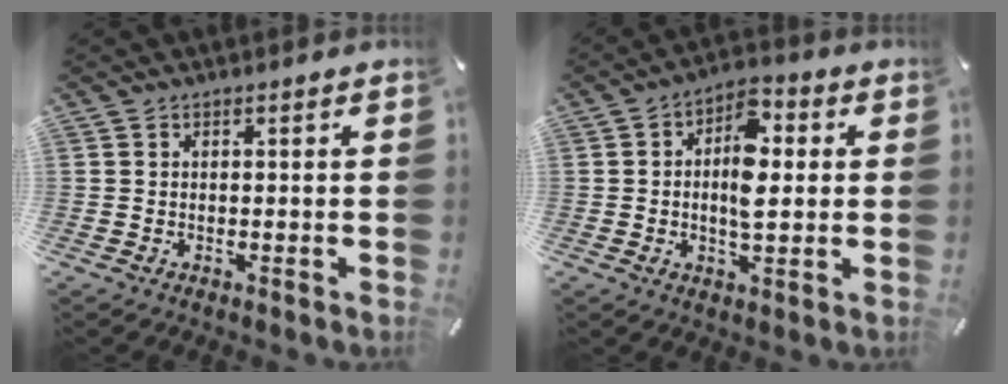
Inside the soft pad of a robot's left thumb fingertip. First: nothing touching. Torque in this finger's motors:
{"motor_torque": [0.37, 0.30, 0.64, 0.30, 0.13]}